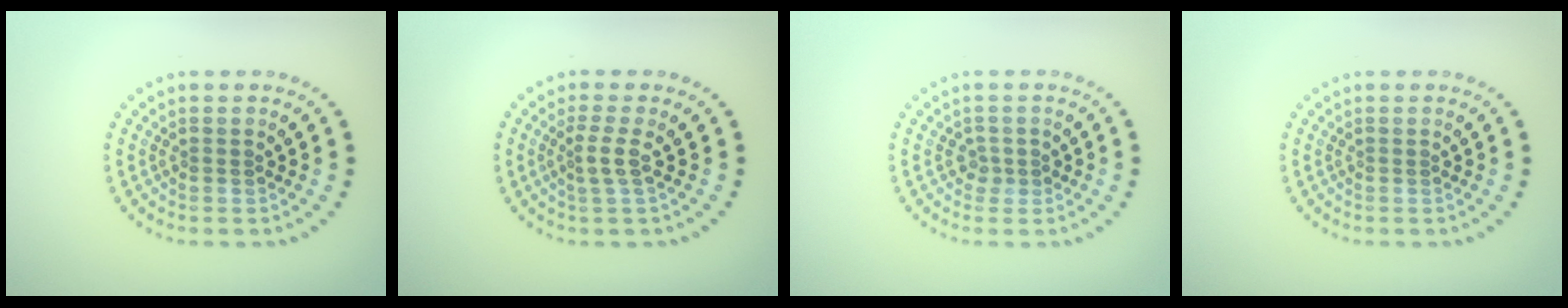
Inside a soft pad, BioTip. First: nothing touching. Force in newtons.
{"total": 1.8, "press": 1.3, "slide": 1.3}
{"total": 1.1, "press": 0.8, "slide": 0.7}
{"total": 0.0}